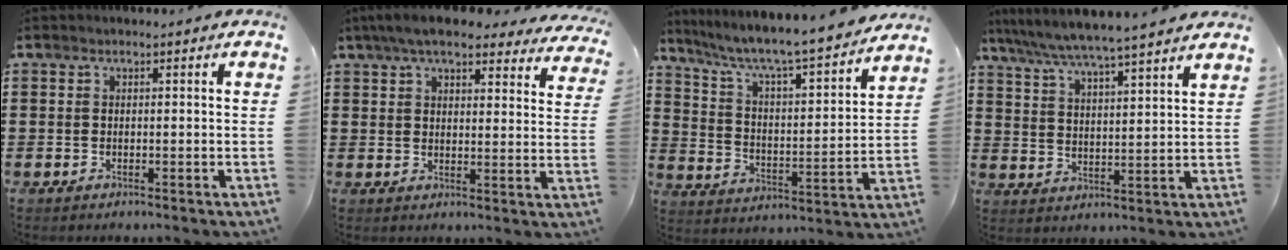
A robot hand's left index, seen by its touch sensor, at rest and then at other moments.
{"total": 6.9, "force": [5.9, 1.2, 3.3], "torque": [-0.076, -0.014, 0.107]}
{"total": 6.3, "force": [5.5, 0.1, 3.1], "torque": [-0.085, -0.049, 0.084]}
{"total": 5.6, "force": [5.2, -0.7, 2.0], "torque": [-0.062, -0.034, 0.085]}